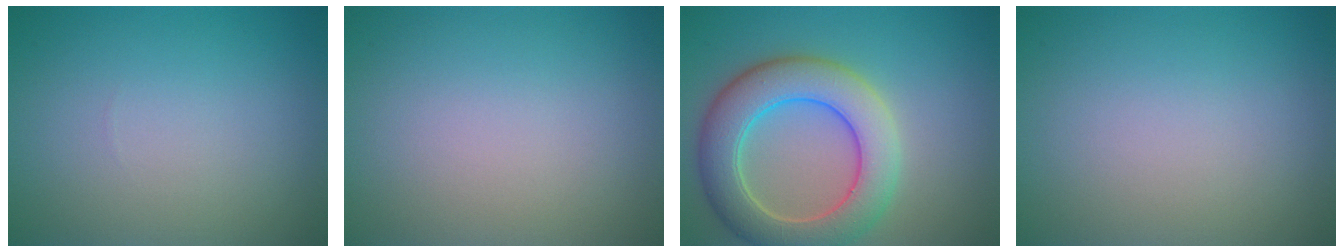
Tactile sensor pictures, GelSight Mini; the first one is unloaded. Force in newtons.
{"total": 0.0}
{"total": 7.5, "press": 7.5, "slide": 0.5}
{"total": 0.0}